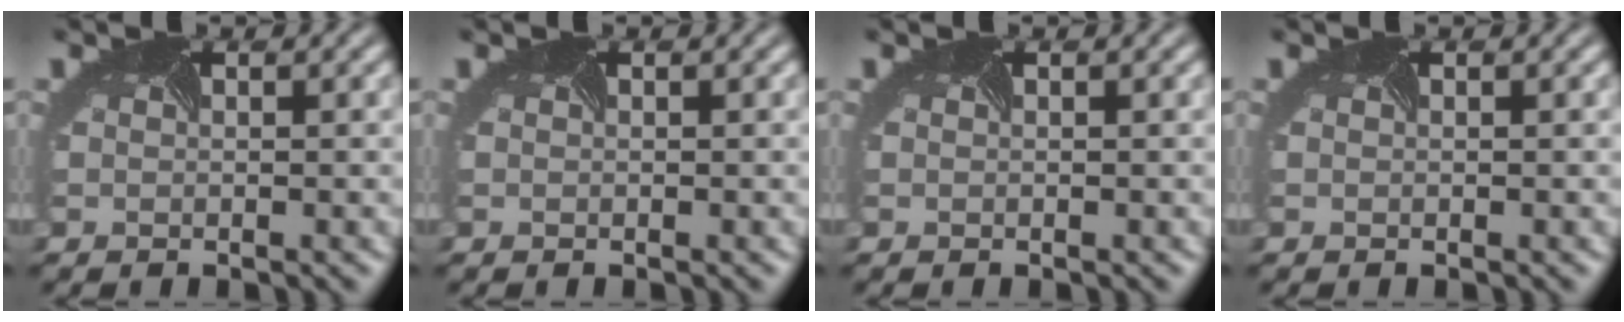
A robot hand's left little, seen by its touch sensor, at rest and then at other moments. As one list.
[{"total": 0.0}, {"total": 0.0}, {"total": 0.0}]